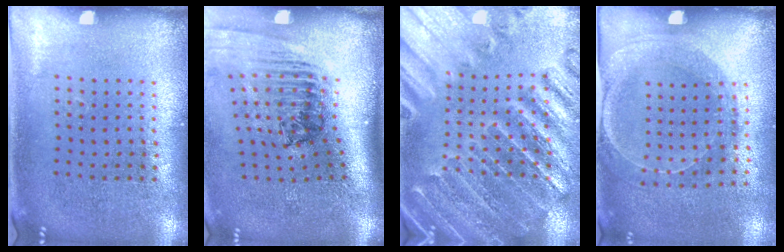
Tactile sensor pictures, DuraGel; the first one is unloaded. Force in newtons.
{"total": 2.5, "press": 1.8, "slide": 1.8}
{"total": 2.7, "press": 2.7, "slide": 0.4}
{"total": 1.5, "press": 1.5, "slide": 0.4}